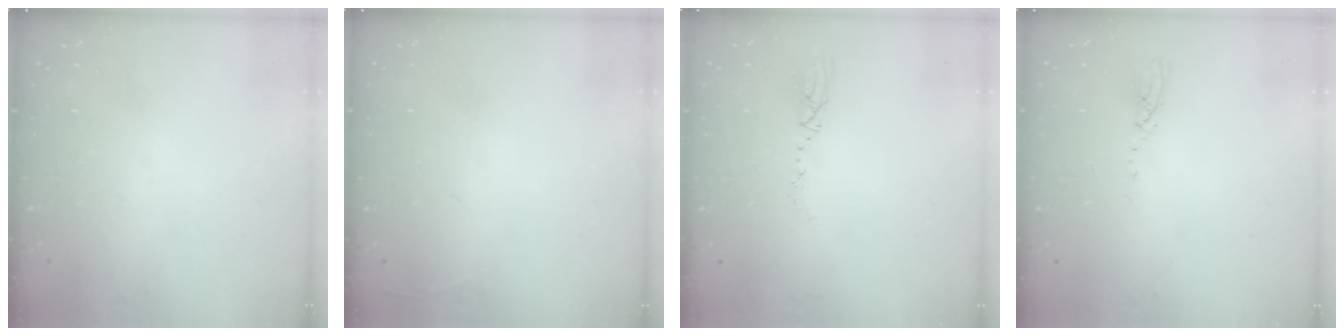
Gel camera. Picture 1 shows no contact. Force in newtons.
{"total": 2.7, "press": 2.6, "slide": 1.0}
{"total": 3.3, "press": 3.2, "slide": 0.5}
{"total": 3.2, "press": 3.2, "slide": 0.2}